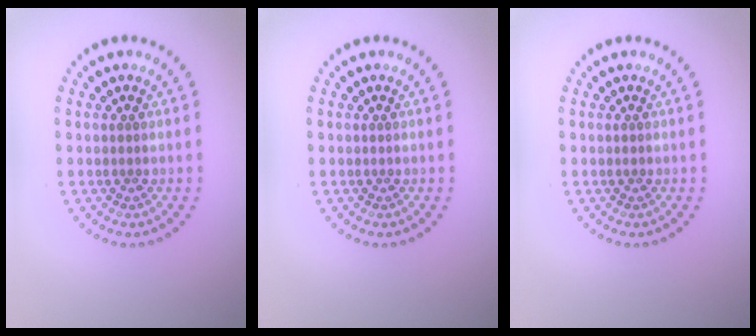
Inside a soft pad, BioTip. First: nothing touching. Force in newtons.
{"total": 0.0}
{"total": 0.5, "press": 0.5, "slide": 0.1}